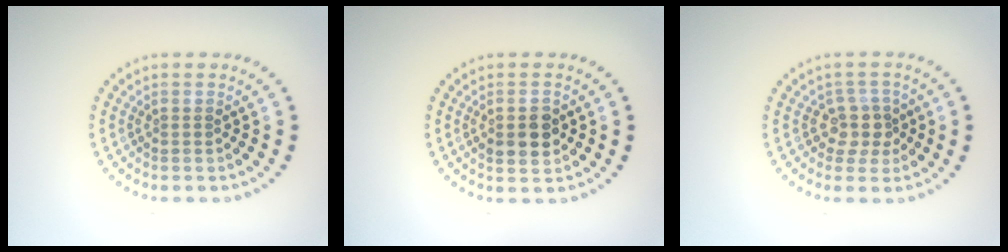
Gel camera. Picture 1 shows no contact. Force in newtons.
{"total": 2.7, "press": 2.7, "slide": 0.2}
{"total": 2.3, "press": 1.9, "slide": 1.3}